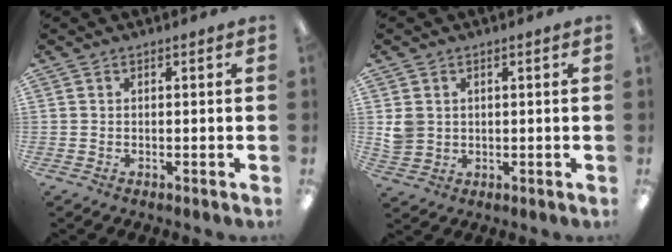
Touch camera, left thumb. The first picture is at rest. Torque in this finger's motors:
{"motor_torque": [0.25, 0.55, 0.06, -0.28, 0.01]}